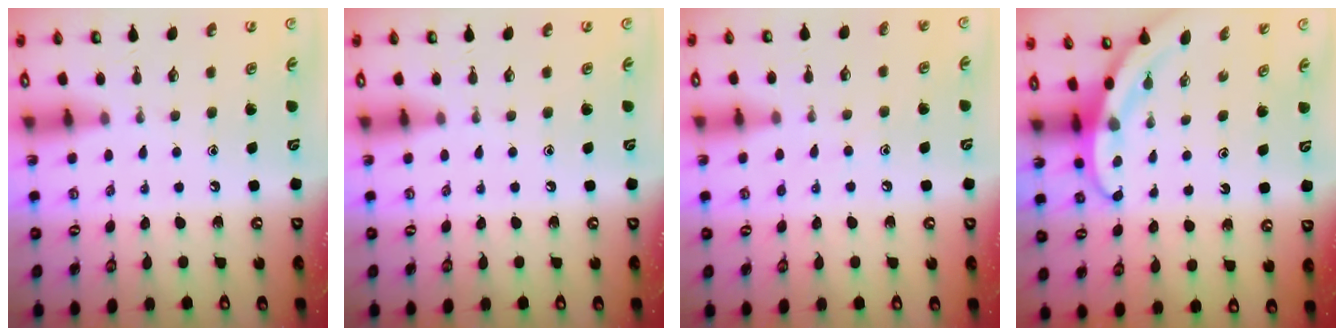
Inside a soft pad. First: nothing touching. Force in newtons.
{"total": 0.0}
{"total": 6.5, "press": 6.5, "slide": 0.8}
{"total": 4.0, "press": 4.0, "slide": 0.4}